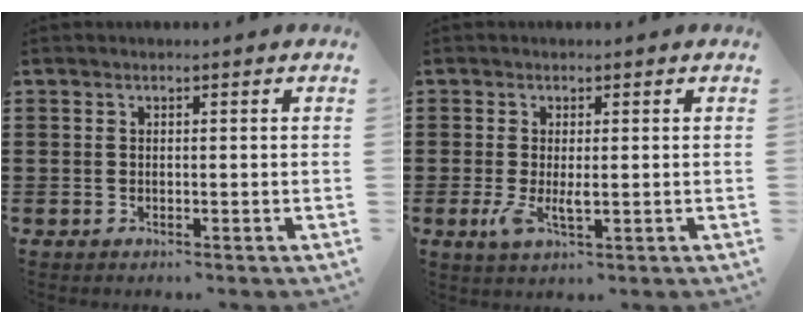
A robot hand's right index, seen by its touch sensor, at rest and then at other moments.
{"total": 3.2, "force": [-0.4, 1.1, 3.0], "torque": [-0.068, -0.006, -0.010]}